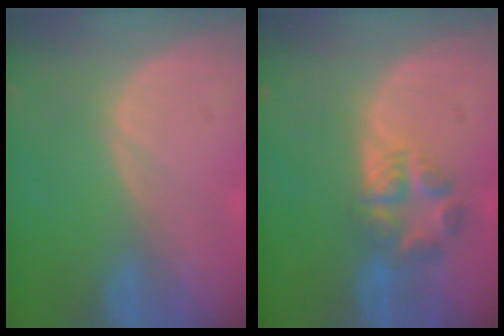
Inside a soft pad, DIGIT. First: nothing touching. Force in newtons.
{"total": 5.8, "press": 5.8, "slide": 0.5}